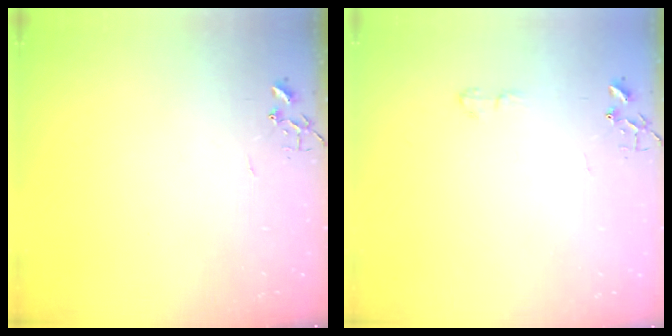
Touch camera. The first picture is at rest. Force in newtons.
{"total": 4.2, "press": 4.2, "slide": 0.5}